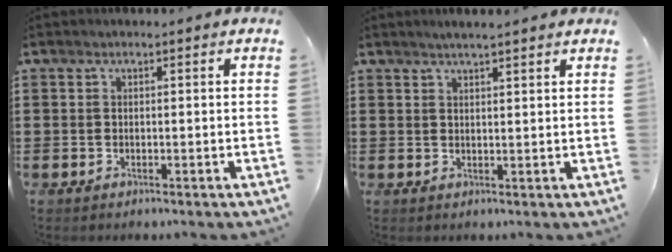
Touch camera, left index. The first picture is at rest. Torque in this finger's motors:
{"motor_torque": [0.41, 0.48, 0.01, 0.04]}